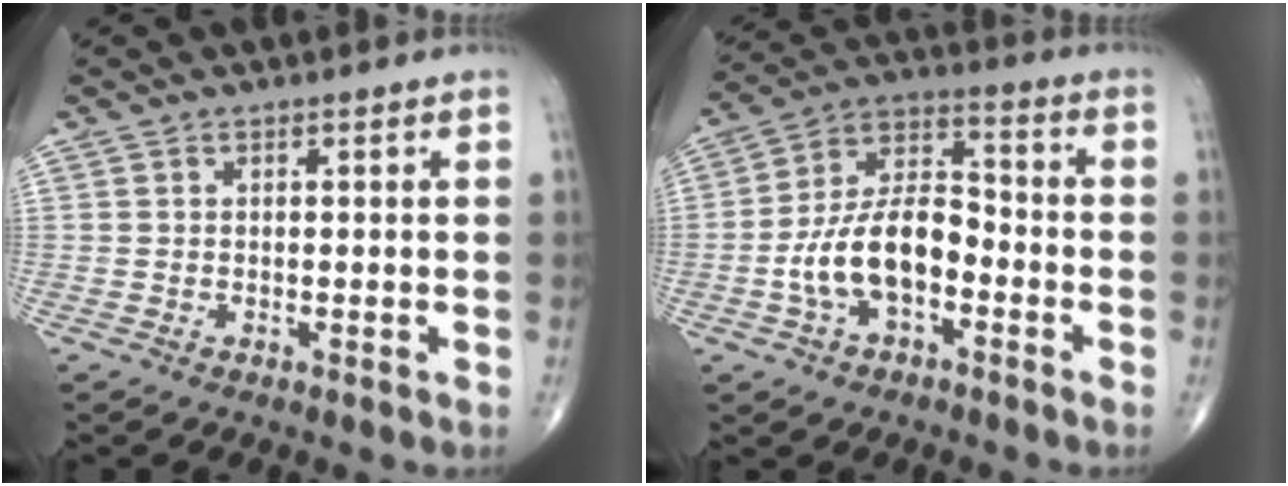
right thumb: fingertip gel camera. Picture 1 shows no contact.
{"total": 13.7, "force": [-4.0, 7.6, 10.6], "torque": [-0.185, 0.046, -0.078]}